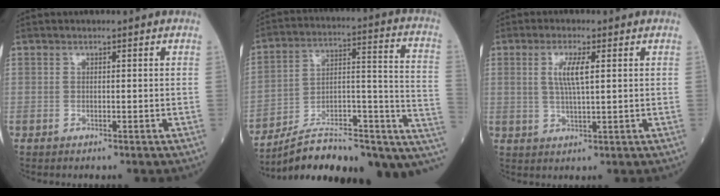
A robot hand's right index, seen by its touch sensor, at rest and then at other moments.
{"total": 22.0, "force": [-14.1, 7.5, 15.2], "torque": [-0.164, 0.065, -0.203]}
{"total": 4.6, "force": [1.2, 0.6, 4.3], "torque": [-0.089, 0.000, 0.025]}